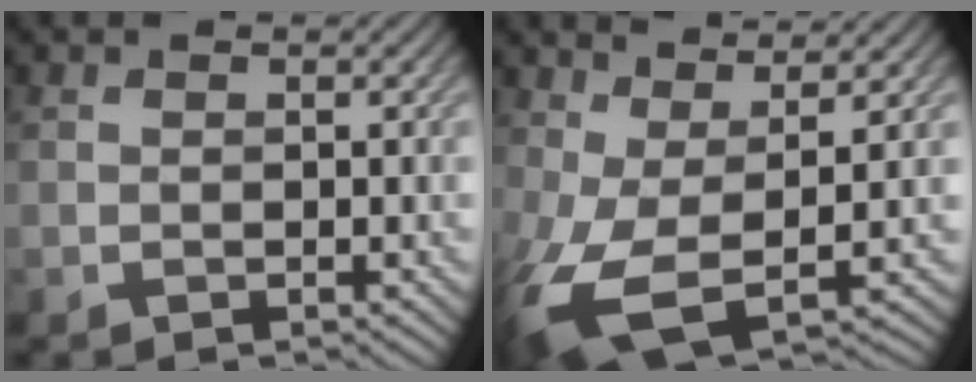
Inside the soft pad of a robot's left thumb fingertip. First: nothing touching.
{"total": 10.2, "force": [-0.6, 4.8, 8.9], "torque": [-0.227, -0.022, -0.005]}